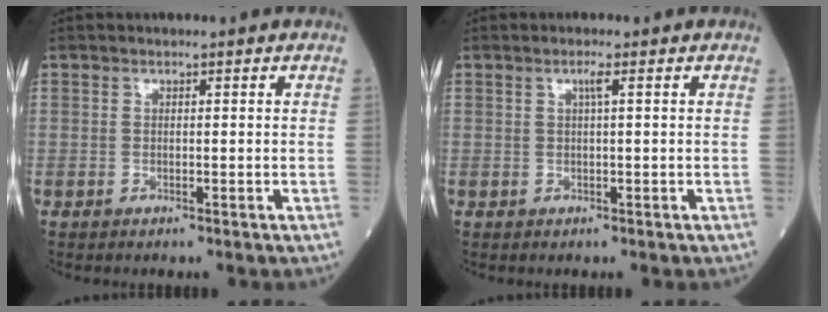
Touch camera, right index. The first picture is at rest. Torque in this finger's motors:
{"motor_torque": [0.16, 0.04, 0.07, 0.04]}